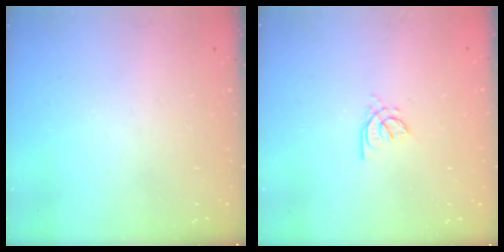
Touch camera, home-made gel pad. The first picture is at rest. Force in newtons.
{"total": 2.4, "press": 2.4, "slide": 0.6}